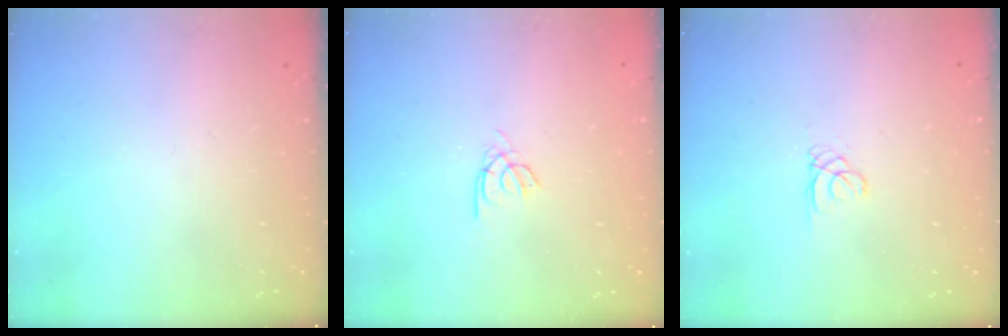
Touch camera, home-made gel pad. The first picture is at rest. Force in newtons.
{"total": 2.2, "press": 2.2, "slide": 0.2}
{"total": 0.6, "press": 0.6, "slide": 0.1}